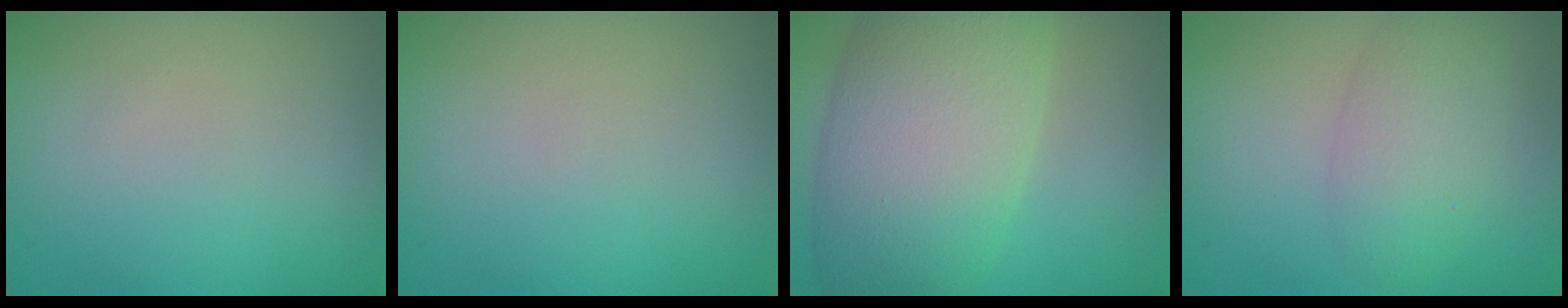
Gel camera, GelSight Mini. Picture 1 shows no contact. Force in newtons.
{"total": 0.0}
{"total": 11.7, "press": 11.7, "slide": 0.8}
{"total": 4.4, "press": 4.4, "slide": 0.1}